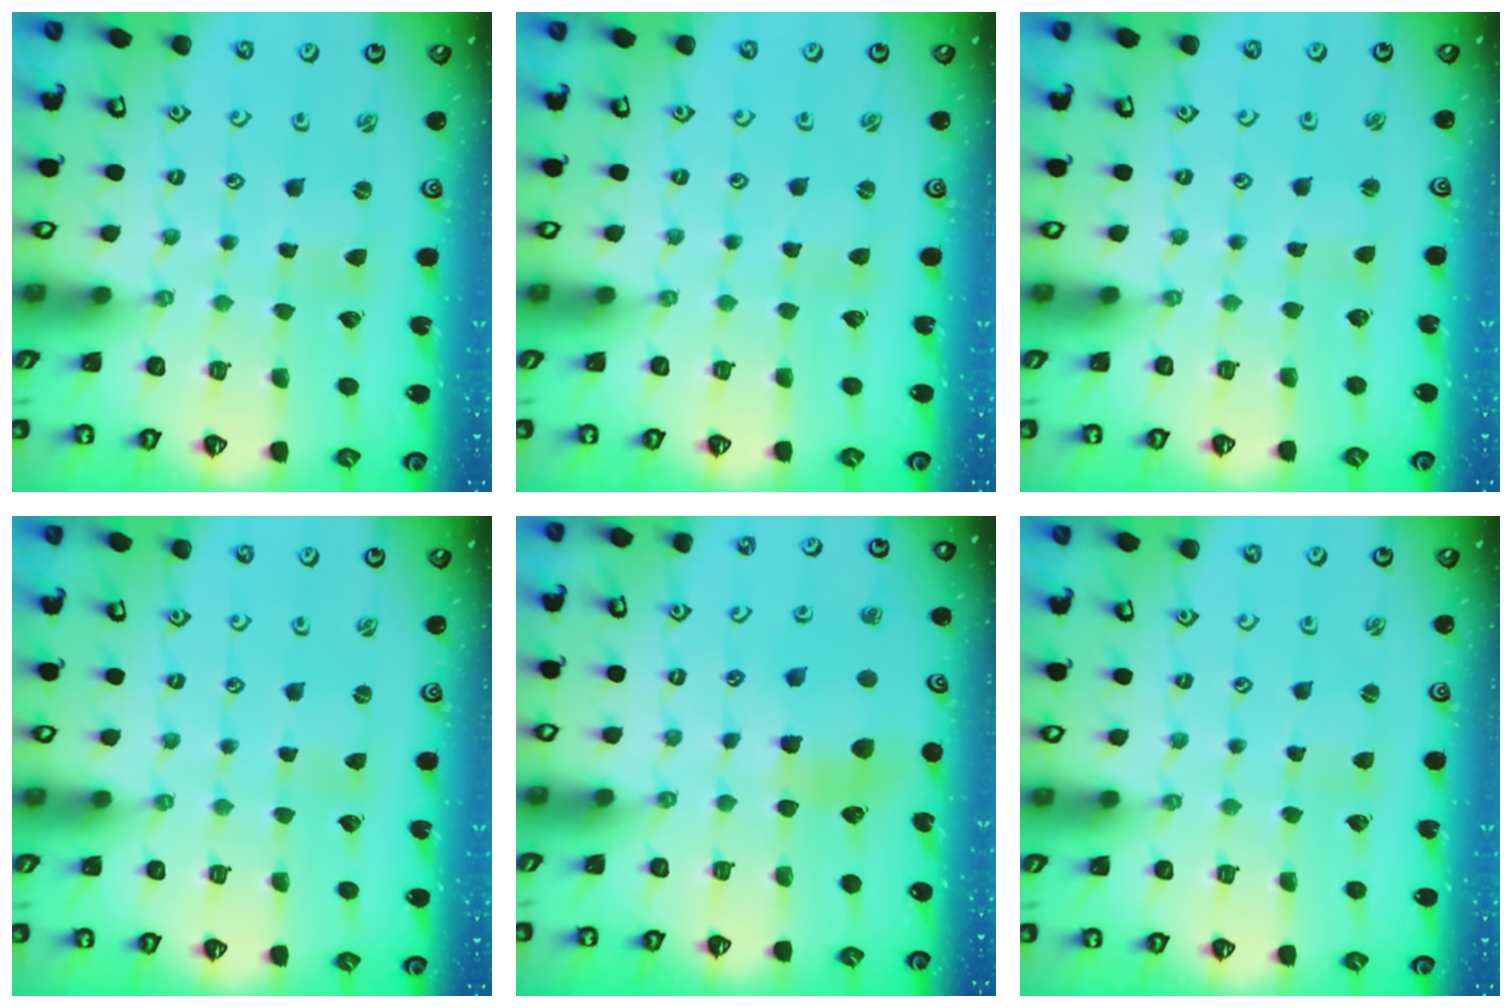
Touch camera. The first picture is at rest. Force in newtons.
{"total": 0.6, "press": 0.6, "slide": 0.1}
{"total": 1.4, "press": 1.3, "slide": 0.3}
{"total": 0.0}
{"total": 7.5, "press": 7.4, "slide": 0.9}
{"total": 1.8, "press": 1.7, "slide": 0.3}